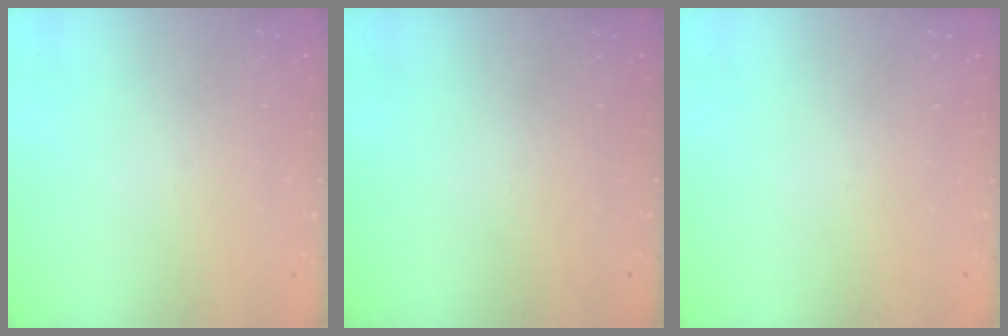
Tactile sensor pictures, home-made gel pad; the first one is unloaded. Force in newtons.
{"total": 0.0}
{"total": 1.8, "press": 1.7, "slide": 0.1}